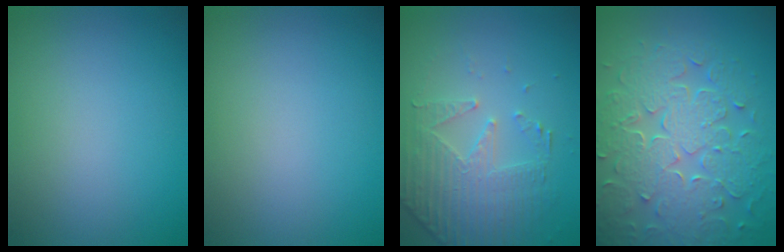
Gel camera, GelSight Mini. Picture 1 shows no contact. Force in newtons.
{"total": 0.0}
{"total": 4.9, "press": 3.8, "slide": 3.0}
{"total": 8.8, "press": 6.3, "slide": 6.1}